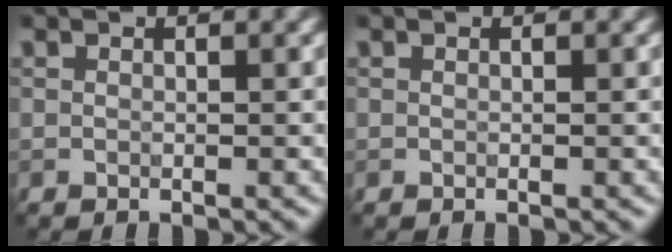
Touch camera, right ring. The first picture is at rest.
{"total": 0.0}